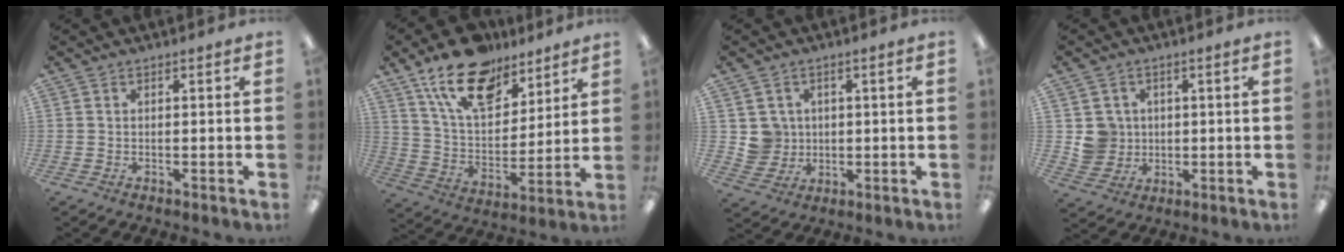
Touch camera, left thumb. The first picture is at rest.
{"total": 18.7, "force": [13.1, 9.6, 9.2], "torque": [-0.158, -0.068, 0.234]}
{"total": 5.5, "force": [1.2, 5.3, 0.2], "torque": [-0.008, 0.005, 0.026]}
{"total": 6.3, "force": [0.9, 6.2, 0.8], "torque": [-0.011, 0.005, 0.021]}